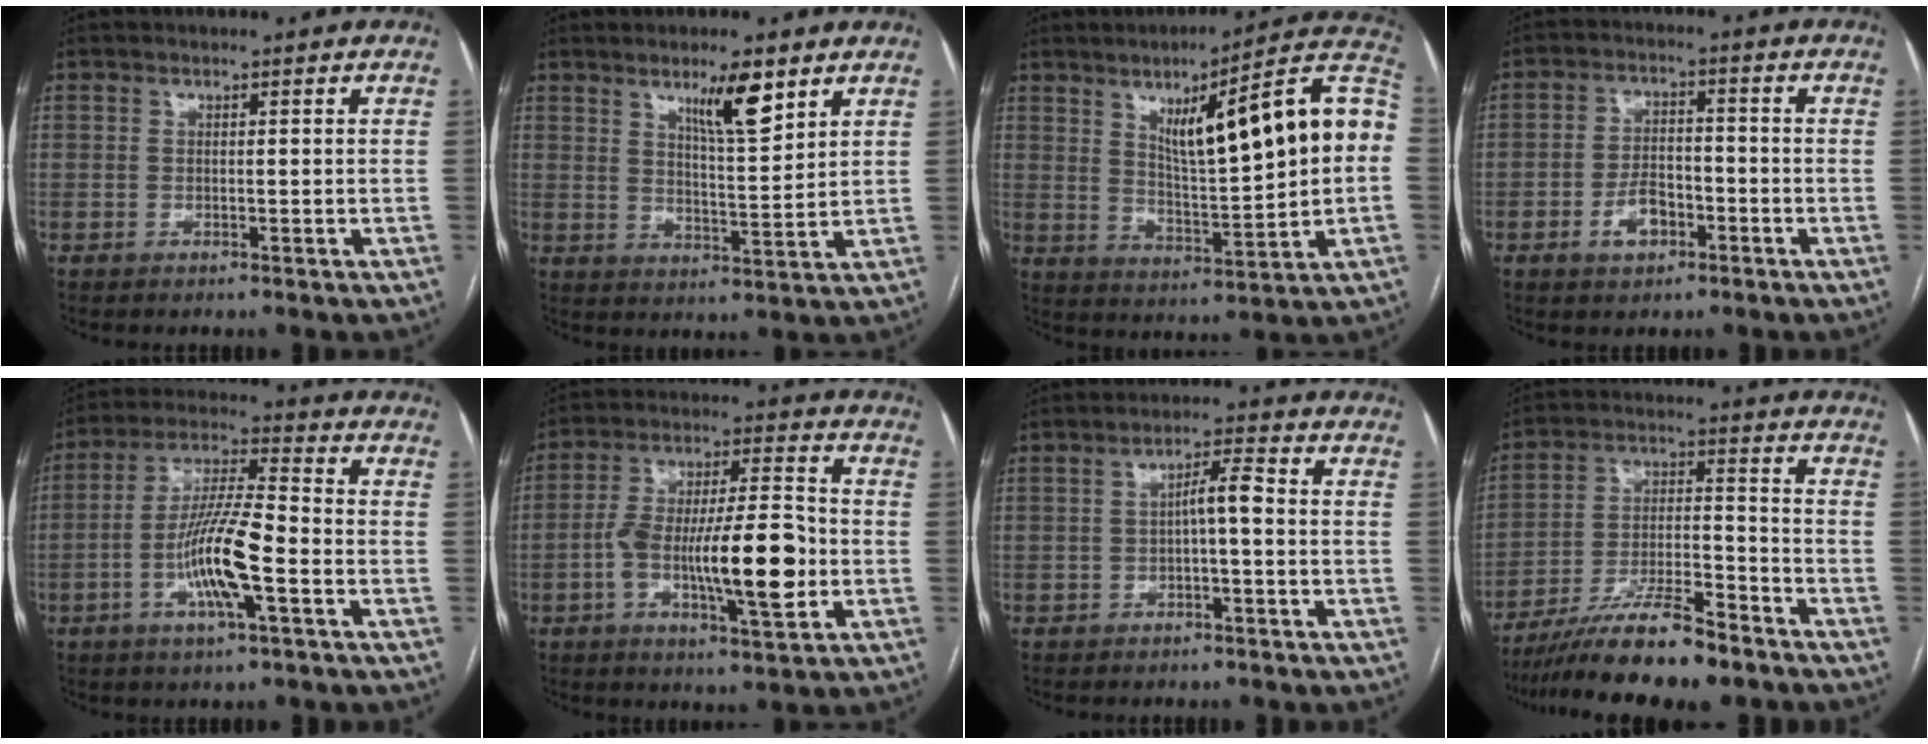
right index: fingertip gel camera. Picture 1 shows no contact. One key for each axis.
{"total": 7.6, "fx": 4.8, "fy": 1.0, "fz": 5.8, "tx": -0.099, "ty": -0.006, "tz": 0.081}
{"total": 20.2, "fx": 4.0, "fy": 2.6, "fz": 19.6, "tx": -0.279, "ty": 0.029, "tz": 0.057}
{"total": 6.1, "fx": -2.8, "fy": 3.2, "fz": 4.3, "tx": -0.088, "ty": 0.010, "tz": -0.046}
{"total": 11.8, "fx": -3.8, "fy": 1.3, "fz": 11.1, "tx": -0.216, "ty": 0.001, "tz": -0.070}
{"total": 15.6, "fx": -3.6, "fy": 3.2, "fz": 14.8, "tx": -0.260, "ty": 0.013, "tz": -0.055}
{"total": 3.7, "fx": -0.5, "fy": 0.5, "fz": 3.7, "tx": -0.059, "ty": 0.014, "tz": -0.006}
{"total": 14.1, "fx": -11.3, "fy": 1.8, "fz": 8.2, "tx": -0.145, "ty": -0.005, "tz": -0.195}